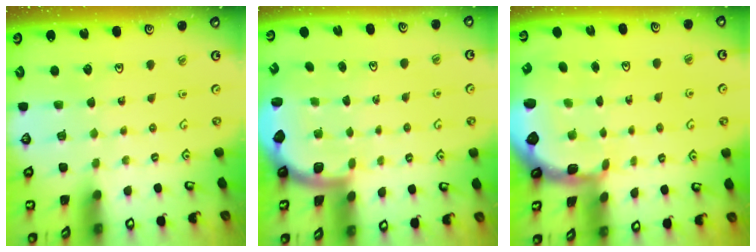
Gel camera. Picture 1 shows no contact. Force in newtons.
{"total": 2.1, "press": 2.0, "slide": 0.5}
{"total": 2.3, "press": 1.5, "slide": 1.8}